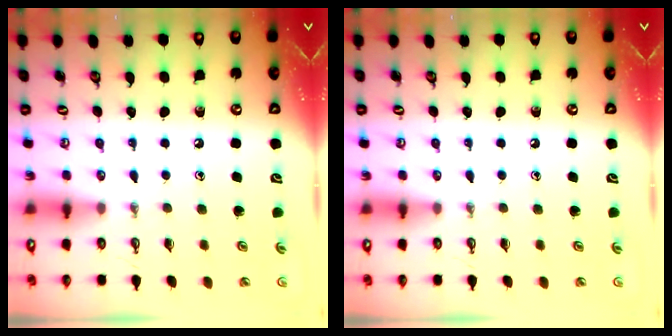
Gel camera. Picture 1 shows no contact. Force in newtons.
{"total": 0.0}